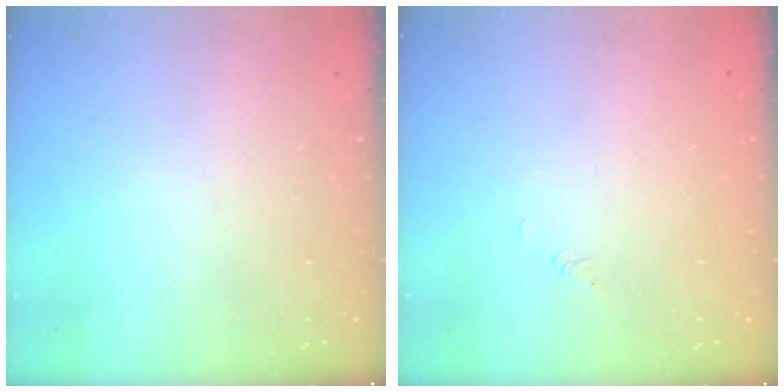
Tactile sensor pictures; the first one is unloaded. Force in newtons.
{"total": 2.8, "press": 2.7, "slide": 0.3}